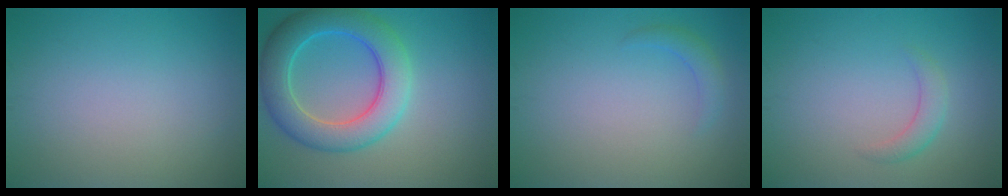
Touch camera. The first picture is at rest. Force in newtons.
{"total": 7.2, "press": 7.2, "slide": 0.2}
{"total": 1.4, "press": 1.4, "slide": 0.0}
{"total": 1.7, "press": 1.7, "slide": 0.1}